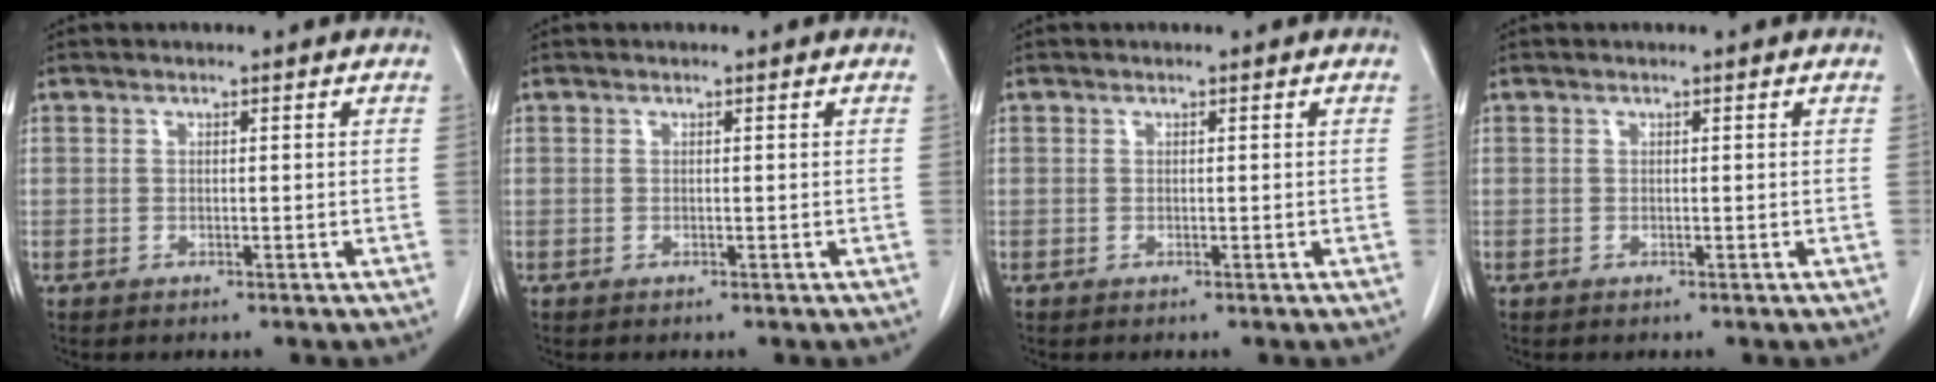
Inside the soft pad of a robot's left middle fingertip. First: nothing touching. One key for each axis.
{"total": 0.0}
{"total": 0.0}
{"total": 0.0}